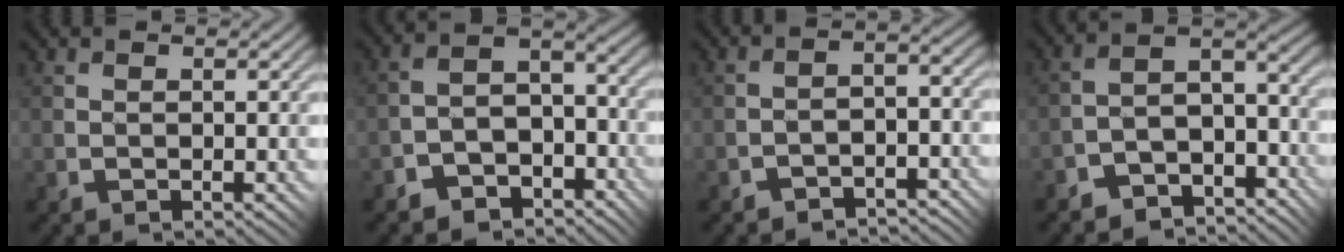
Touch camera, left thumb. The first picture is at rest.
{"total": 7.8, "force": [-5.2, 4.8, 3.3], "torque": [-0.052, -0.015, -0.098]}
{"total": 3.4, "force": [-2.9, 1.3, 1.3], "torque": [-0.010, 0.004, -0.058]}
{"total": 7.9, "force": [-5.7, 4.1, 3.6], "torque": [-0.048, -0.014, -0.106]}